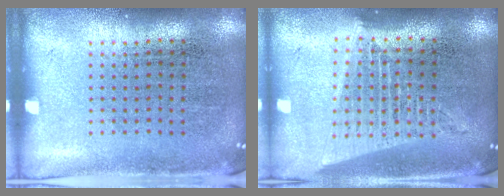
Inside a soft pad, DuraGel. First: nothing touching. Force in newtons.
{"total": 1.7, "press": 1.6, "slide": 0.7}